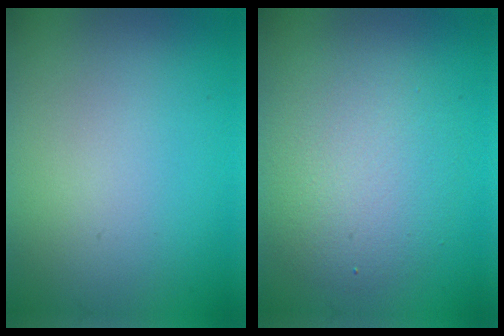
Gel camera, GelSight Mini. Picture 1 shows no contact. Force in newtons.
{"total": 5.1, "press": 5.1, "slide": 0.2}